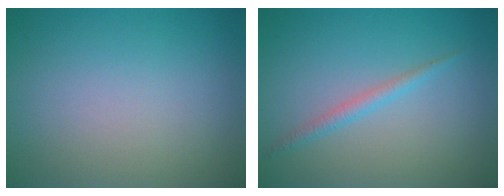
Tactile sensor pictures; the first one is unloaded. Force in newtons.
{"total": 1.4, "press": 1.4, "slide": 0.1}